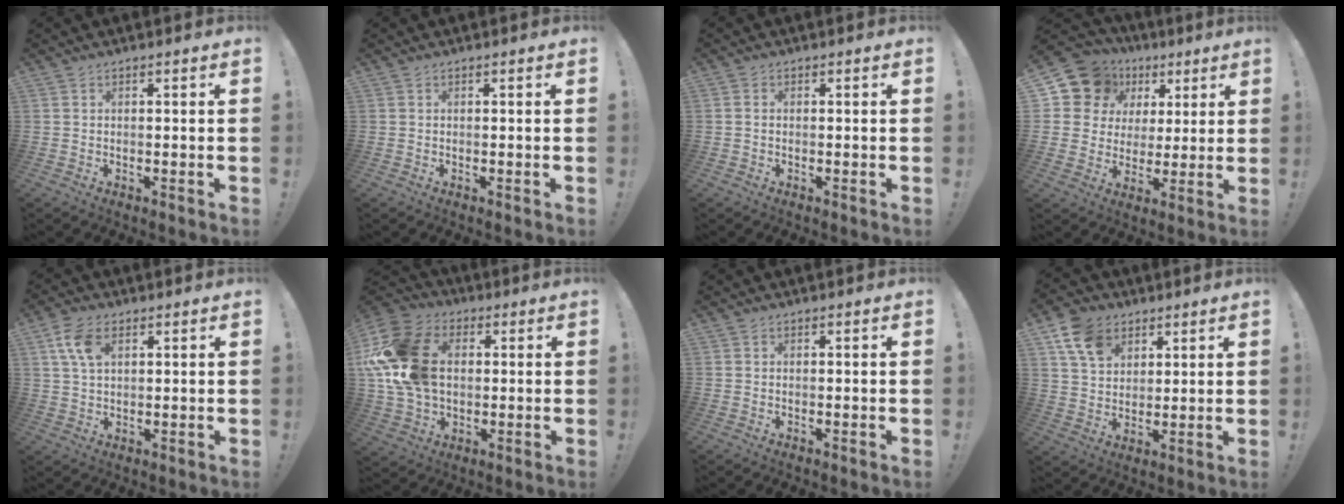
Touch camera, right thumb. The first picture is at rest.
{"total": 0.0}
{"total": 0.6, "force": [-0.1, 0.5, 0.1], "torque": [-0.008, 0.004, -0.002]}
{"total": 13.2, "force": [6.2, 10.8, 4.2], "torque": [-0.068, -0.032, 0.127]}
{"total": 7.9, "force": [3.4, 4.5, 5.6], "torque": [-0.101, -0.006, 0.063]}
{"total": 22.6, "force": [3.2, 16.6, 14.9], "torque": [-0.274, 0.004, 0.065]}
{"total": 0.0}
{"total": 11.2, "force": [6.0, 7.9, 5.3], "torque": [-0.085, -0.022, 0.118]}